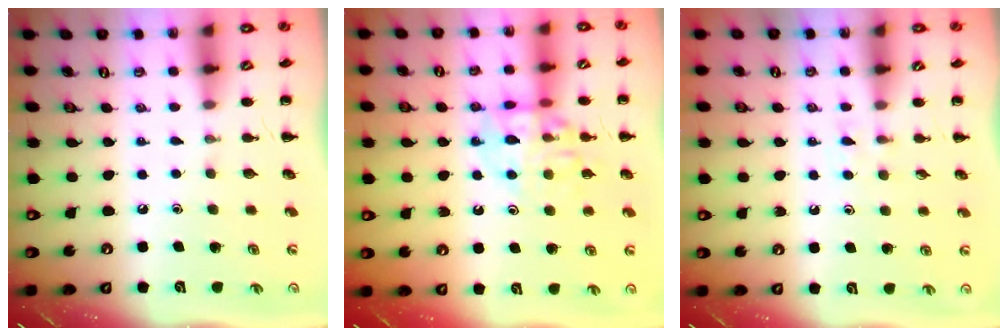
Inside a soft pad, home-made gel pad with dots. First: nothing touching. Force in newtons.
{"total": 12.3, "press": 12.2, "slide": 1.5}
{"total": 3.1, "press": 2.8, "slide": 1.3}